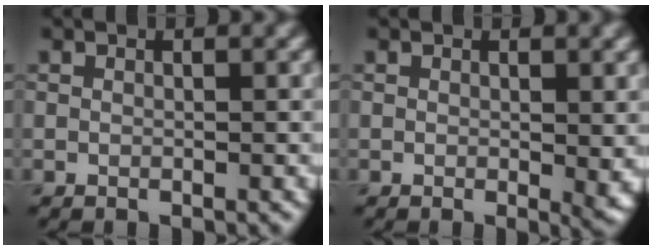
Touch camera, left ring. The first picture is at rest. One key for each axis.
{"total": 1.6, "fx": 0.2, "fy": 0.3, "fz": 1.6, "tx": -0.015, "ty": -0.007, "tz": 0.002}